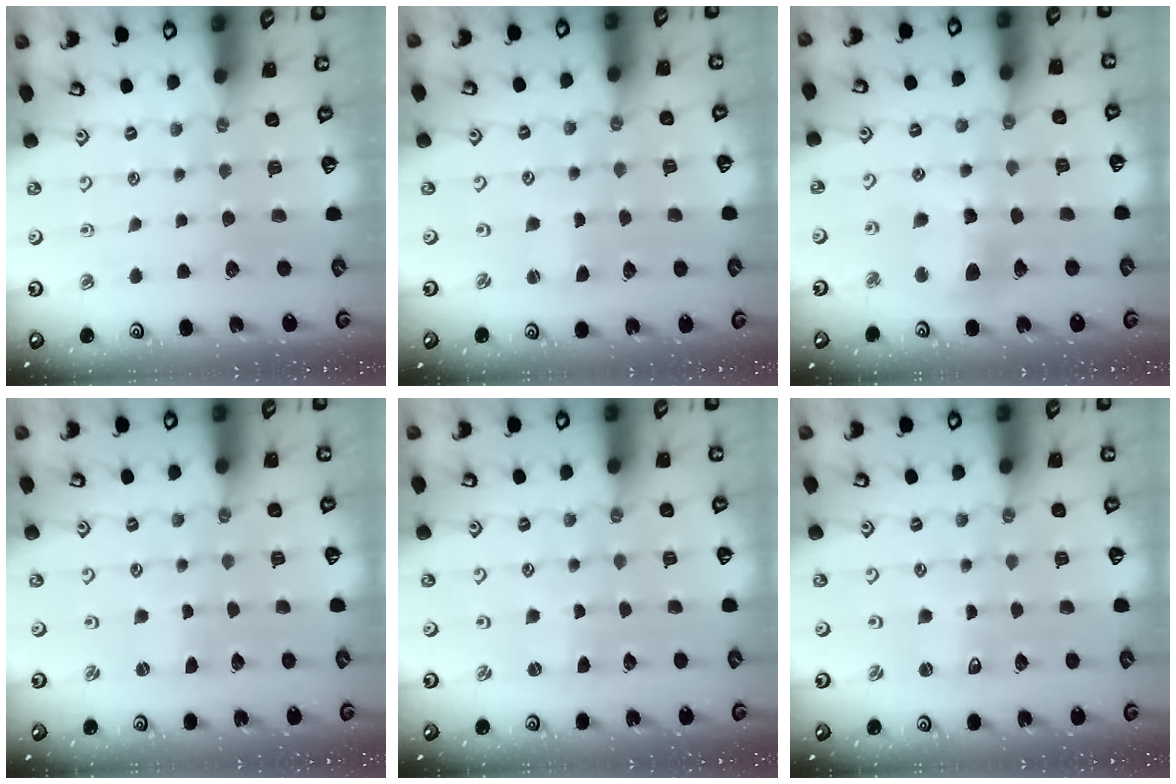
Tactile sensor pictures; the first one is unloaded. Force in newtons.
{"total": 1.1, "press": 1.1, "slide": 0.0}
{"total": 10.9, "press": 10.7, "slide": 2.1}
{"total": 0.0}
{"total": 1.9, "press": 1.9, "slide": 0.2}
{"total": 0.0}